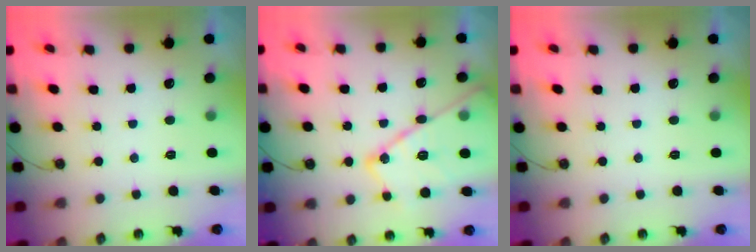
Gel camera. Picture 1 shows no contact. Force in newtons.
{"total": 17.9, "press": 17.9, "slide": 1.0}
{"total": 0.0}